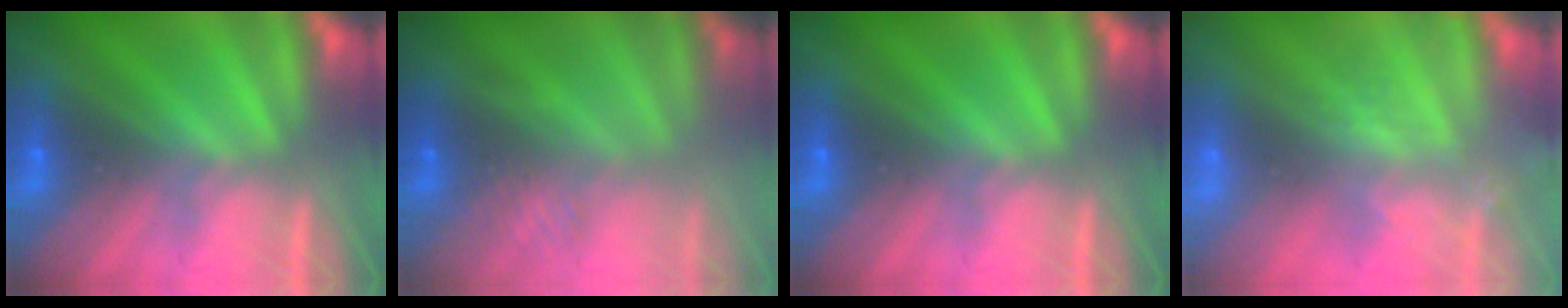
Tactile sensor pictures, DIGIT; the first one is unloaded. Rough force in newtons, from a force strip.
{"total": 2.5}
{"total": 0.0}
{"total": 2.2}